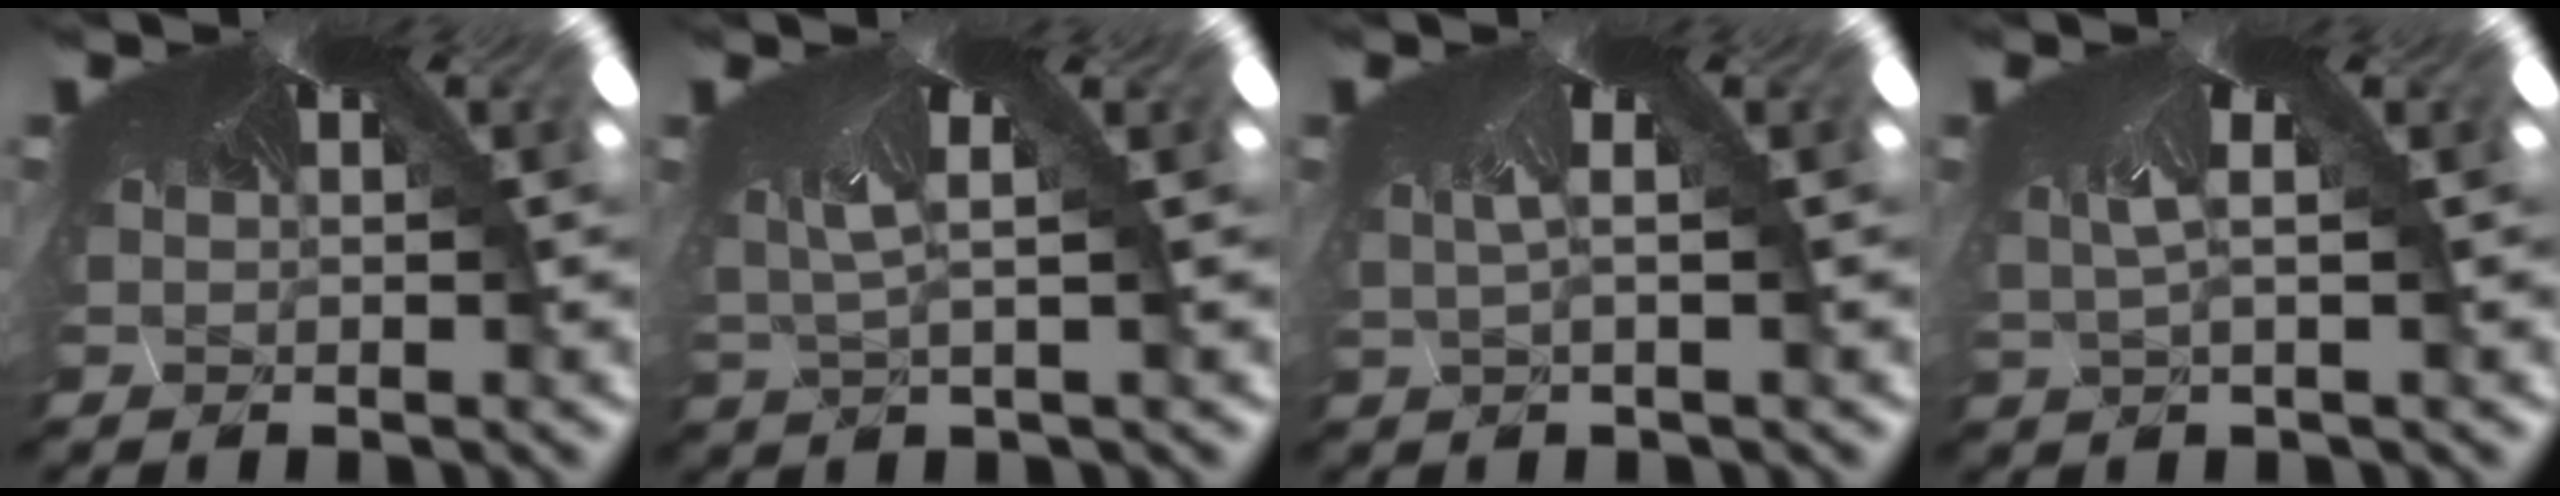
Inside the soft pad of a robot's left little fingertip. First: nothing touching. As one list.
[{"total": 2.3, "force": [-1.9, -1.4, -0.3], "torque": [-0.018, -0.026, -0.005]}, {"total": 2.0, "force": [-1.6, -1.2, 0.0], "torque": [0.009, -0.018, -0.010]}, {"total": 2.4, "force": [-1.9, -1.5, -0.2], "torque": [0.003, -0.023, -0.010]}]